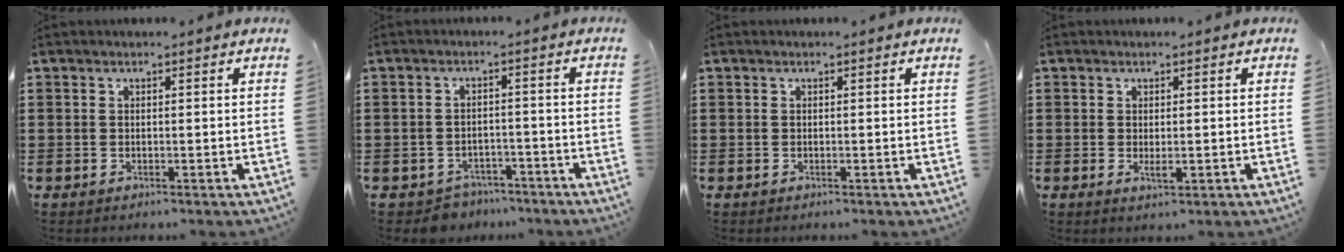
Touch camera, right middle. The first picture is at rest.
{"total": 3.0, "force": [-2.9, 0.7, -0.4], "torque": [-0.004, 0.000, -0.064]}
{"total": 0.0}
{"total": 1.6, "force": [-0.1, 0.6, 1.4], "torque": [-0.027, -0.002, 0.001]}